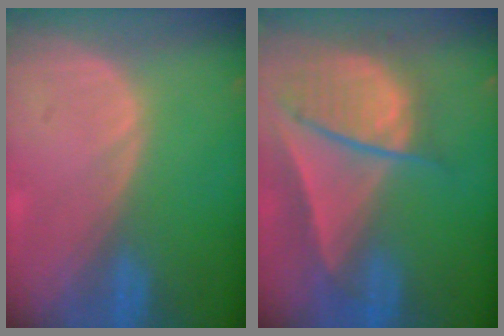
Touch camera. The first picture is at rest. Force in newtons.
{"total": 9.4, "press": 8.1, "slide": 4.7}